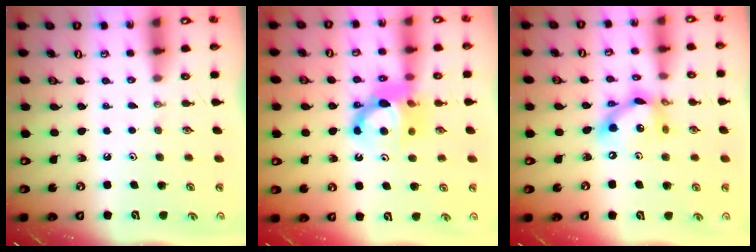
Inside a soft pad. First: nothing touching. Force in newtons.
{"total": 11.4, "press": 11.3, "slide": 1.5}
{"total": 12.5, "press": 12.5, "slide": 0.6}